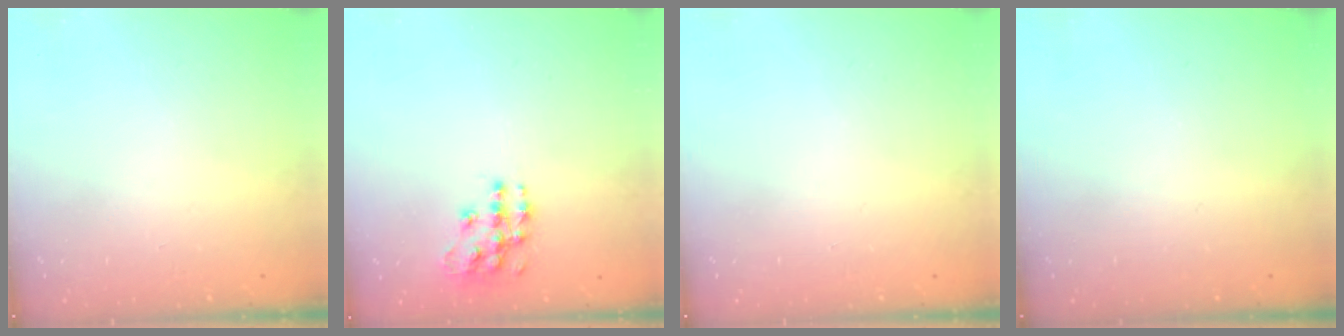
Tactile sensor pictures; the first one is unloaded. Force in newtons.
{"total": 10.4, "press": 10.4, "slide": 0.4}
{"total": 0.0}
{"total": 0.0}